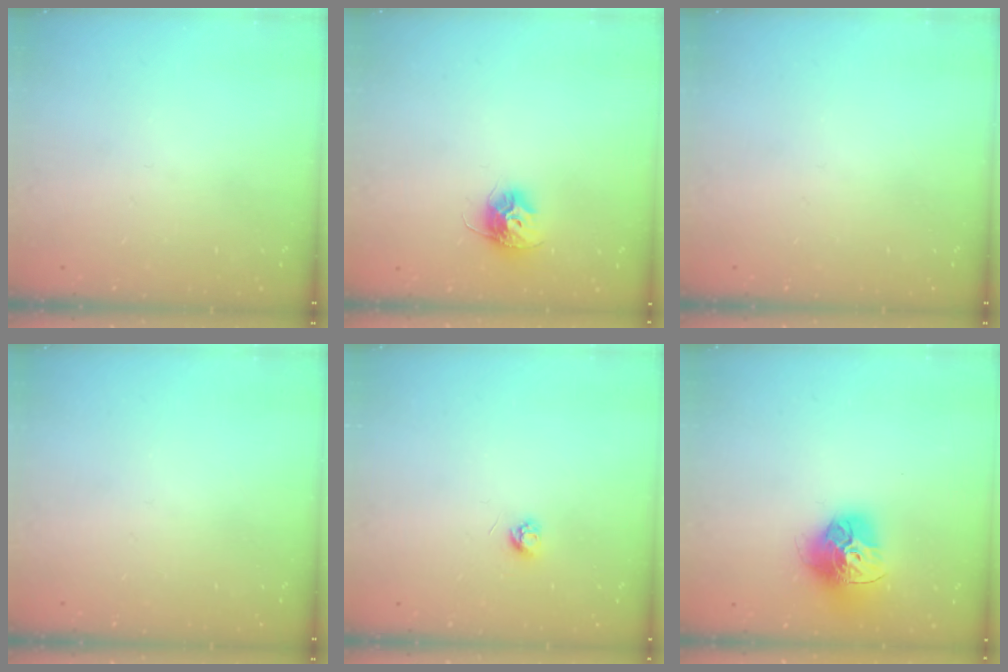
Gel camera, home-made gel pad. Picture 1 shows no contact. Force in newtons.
{"total": 9.8, "press": 9.8, "slide": 0.3}
{"total": 0.0}
{"total": 0.0}
{"total": 3.7, "press": 3.7, "slide": 0.3}
{"total": 16.0, "press": 15.9, "slide": 1.7}